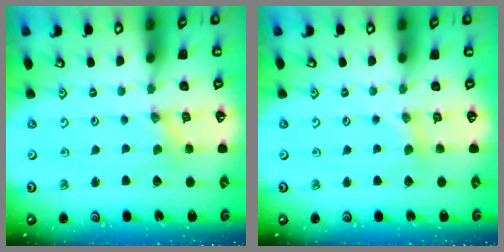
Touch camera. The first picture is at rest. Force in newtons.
{"total": 2.0, "press": 1.9, "slide": 0.4}